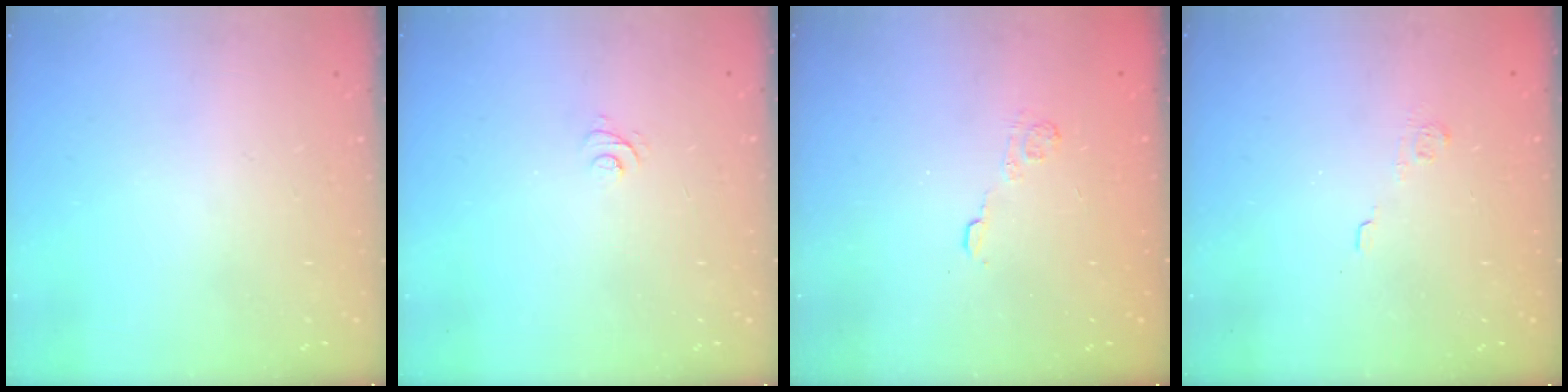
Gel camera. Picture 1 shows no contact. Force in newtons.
{"total": 4.0, "press": 4.0, "slide": 0.3}
{"total": 2.9, "press": 2.4, "slide": 1.5}
{"total": 4.3, "press": 4.3, "slide": 0.9}